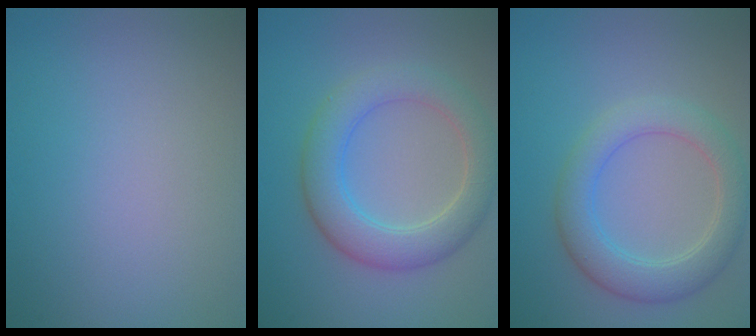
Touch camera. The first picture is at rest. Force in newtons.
{"total": 5.3, "press": 5.3, "slide": 0.3}
{"total": 4.4, "press": 4.4, "slide": 0.1}